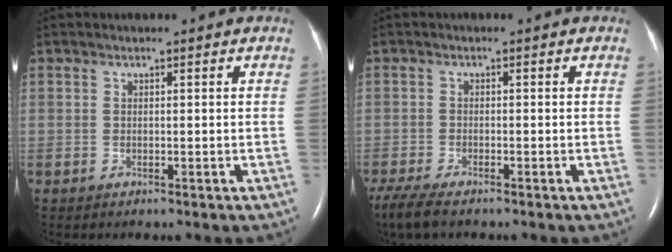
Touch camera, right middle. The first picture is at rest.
{"total": 5.6, "force": [-4.4, 1.2, 3.3], "torque": [-0.065, -0.016, -0.075]}